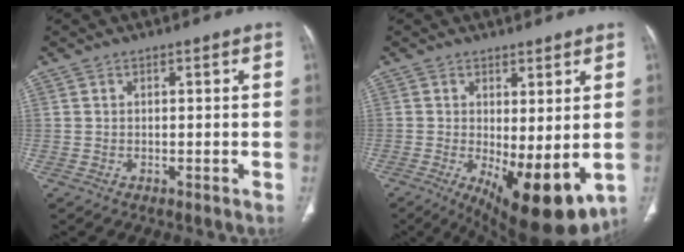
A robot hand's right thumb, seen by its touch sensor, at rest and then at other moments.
{"total": 13.4, "force": [-2.7, 5.1, 12.0], "torque": [-0.175, -0.025, -0.020]}